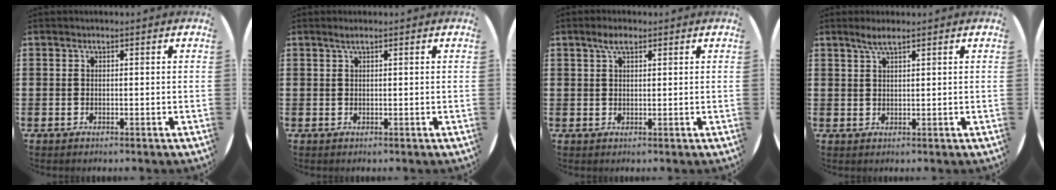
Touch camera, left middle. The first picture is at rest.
{"total": 0.9, "force": [0.5, 0.0, 0.7], "torque": [-0.012, 0.003, 0.008]}
{"total": 2.7, "force": [1.8, 1.0, 1.7], "torque": [-0.028, 0.005, 0.029]}
{"total": 2.3, "force": [1.7, 0.2, 1.6], "torque": [-0.031, 0.005, 0.030]}